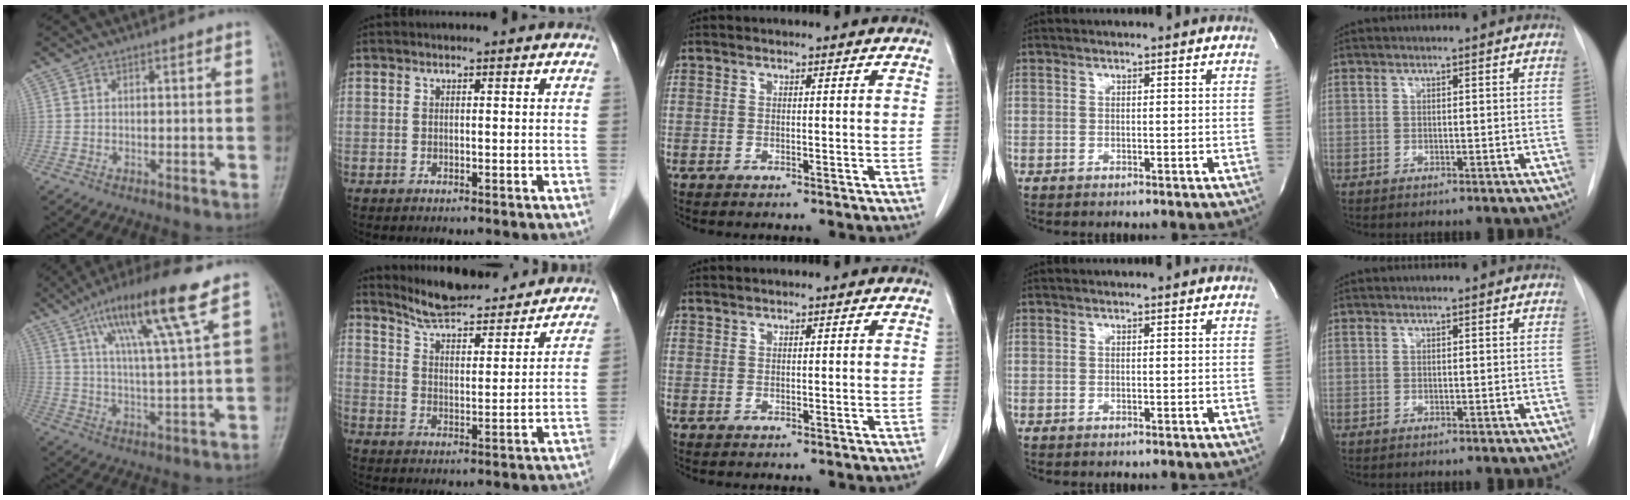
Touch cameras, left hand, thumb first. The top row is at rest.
{"thumb": {"total": 15.5, "force": [8.2, 1.1, 13.1], "torque": [-0.232, -0.020, 0.142]}, "index": {"total": 17.9, "force": [16.8, 3.0, 5.4], "torque": [-0.077, -0.001, 0.235]}, "middle": {"total": 0.7, "force": [0.7, 0.0, 0.0], "torque": [-0.004, 0.003, 0.017]}}